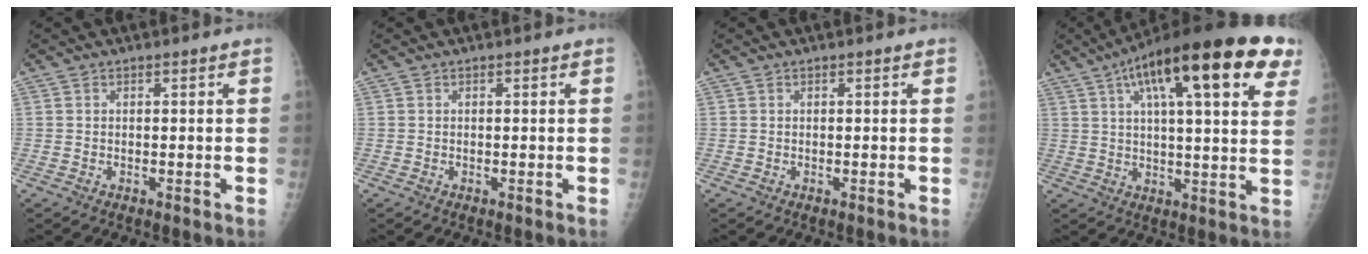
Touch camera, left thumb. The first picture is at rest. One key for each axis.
{"total": 0.0}
{"total": 0.0}
{"total": 24.6, "fx": 11.5, "fy": 6.6, "fz": 20.7, "tx": -0.302, "ty": 0.009, "tz": 0.165}